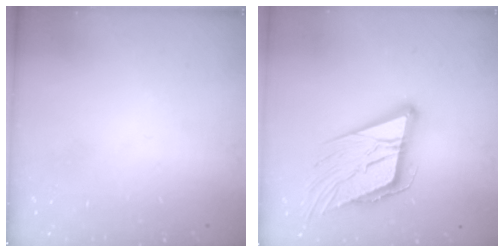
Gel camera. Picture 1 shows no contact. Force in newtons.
{"total": 19.0, "press": 18.5, "slide": 4.3}